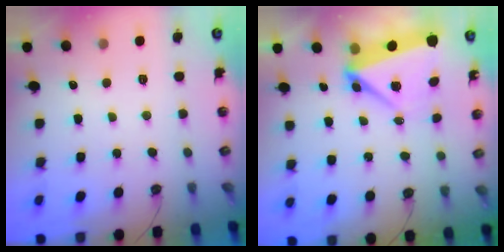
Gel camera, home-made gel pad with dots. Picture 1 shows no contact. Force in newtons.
{"total": 5.5, "press": 5.2, "slide": 1.7}